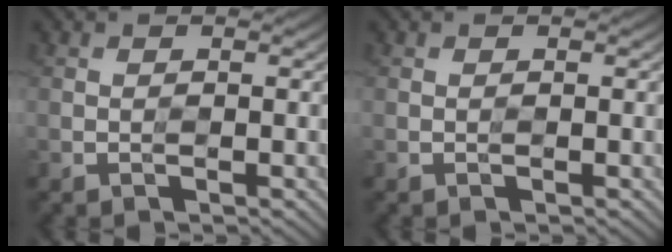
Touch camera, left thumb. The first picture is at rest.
{"total": 0.0}